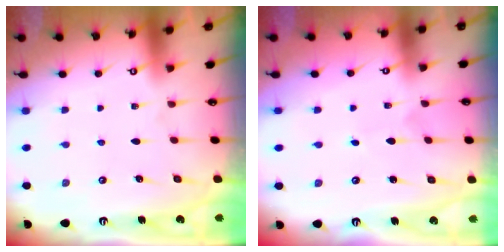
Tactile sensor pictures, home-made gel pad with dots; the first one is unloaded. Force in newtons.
{"total": 1.9, "press": 1.9, "slide": 0.2}